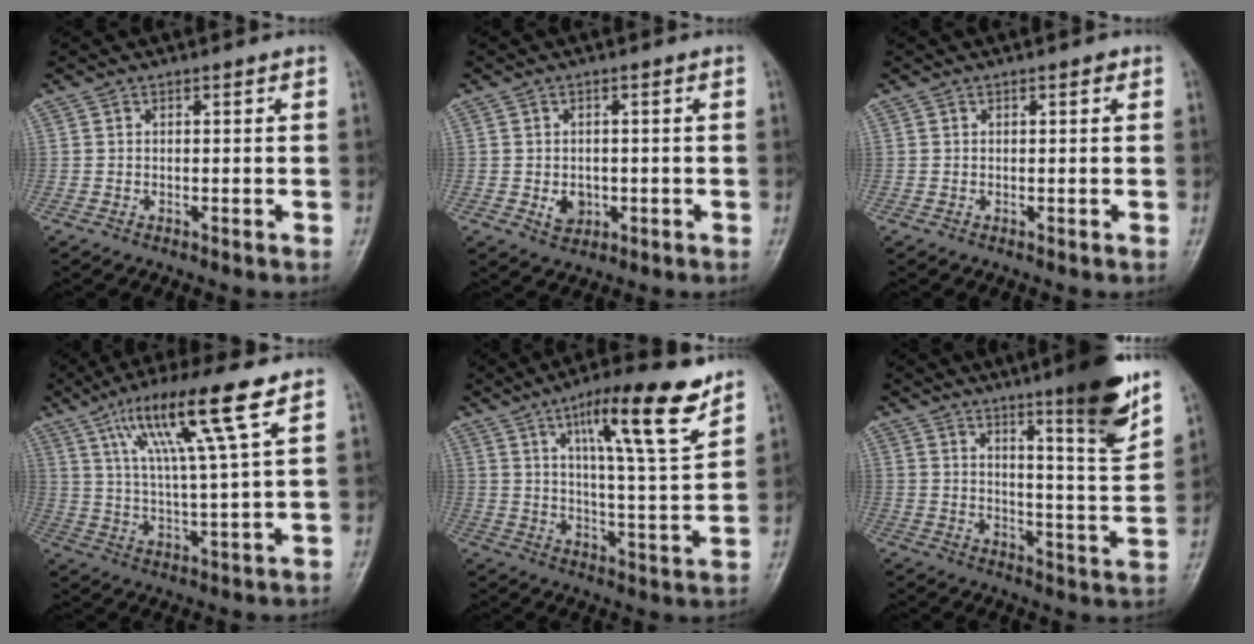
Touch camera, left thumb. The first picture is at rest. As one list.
[{"total": 3.3, "force": [-0.6, 2.6, 1.9], "torque": [-0.018, 0.000, -0.001]}, {"total": 0.7, "force": [0.4, 0.3, 0.5], "torque": [-0.006, 0.000, 0.002]}, {"total": 14.7, "force": [7.5, 0.9, 12.6], "torque": [-0.233, -0.017, 0.136]}, {"total": 16.1, "force": [9.6, 2.7, 12.7], "torque": [-0.185, -0.048, 0.155]}, {"total": 10.0, "force": [6.4, 0.9, 7.7], "torque": [-0.095, -0.043, 0.090]}]